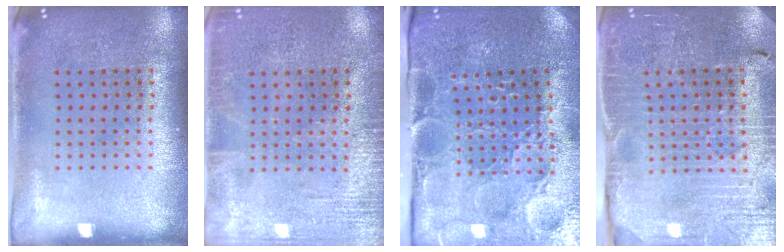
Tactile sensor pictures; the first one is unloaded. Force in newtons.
{"total": 2.6, "press": 2.5, "slide": 0.3}
{"total": 3.7, "press": 3.7, "slide": 0.6}
{"total": 3.5, "press": 3.4, "slide": 0.4}